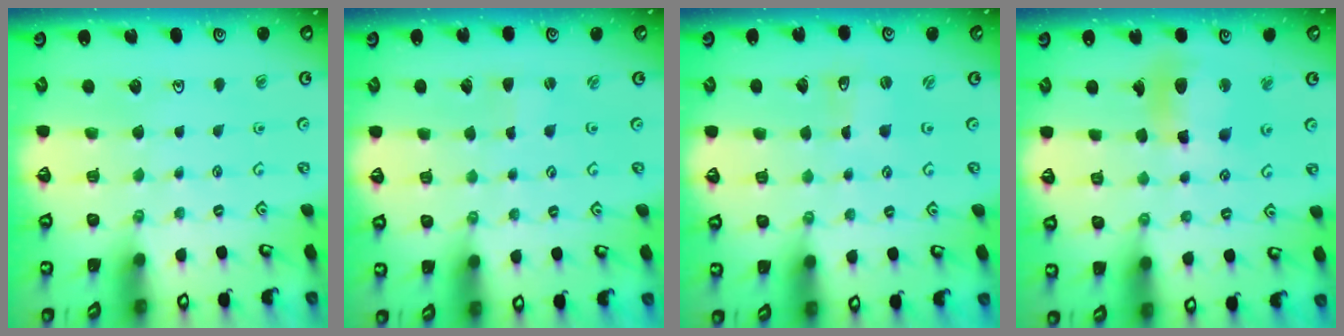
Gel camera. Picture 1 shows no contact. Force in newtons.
{"total": 0.9, "press": 0.9, "slide": 0.1}
{"total": 1.5, "press": 1.5, "slide": 0.1}
{"total": 12.1, "press": 11.8, "slide": 2.4}